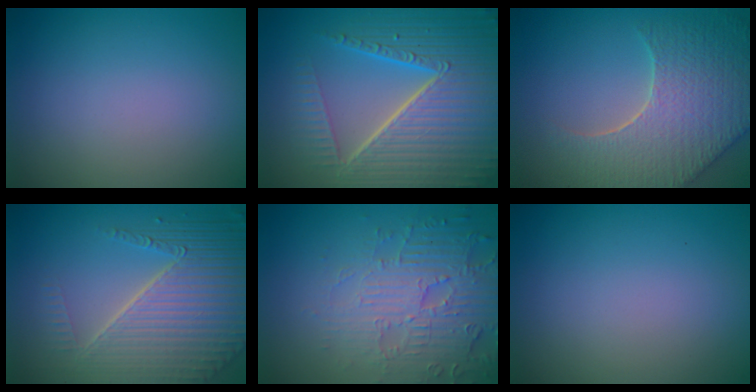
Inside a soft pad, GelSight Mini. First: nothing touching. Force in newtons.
{"total": 10.8, "press": 6.7, "slide": 8.4}
{"total": 9.0, "press": 6.4, "slide": 6.3}
{"total": 8.9, "press": 5.8, "slide": 6.7}
{"total": 4.8, "press": 4.7, "slide": 1.4}
{"total": 0.0}